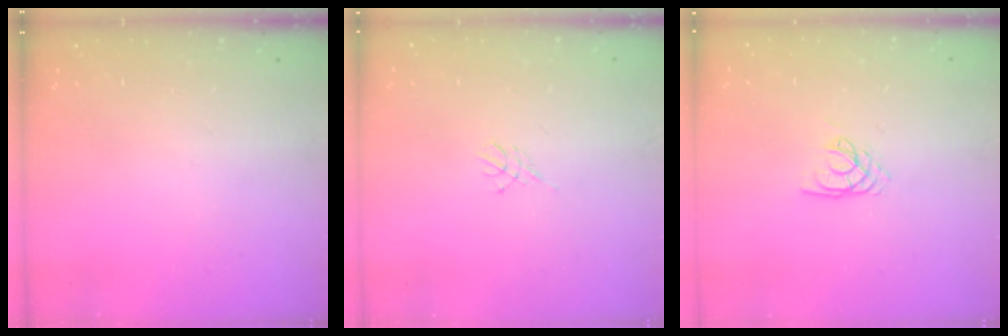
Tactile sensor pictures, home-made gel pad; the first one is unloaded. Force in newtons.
{"total": 3.0, "press": 2.9, "slide": 0.6}
{"total": 3.1, "press": 3.1, "slide": 0.2}